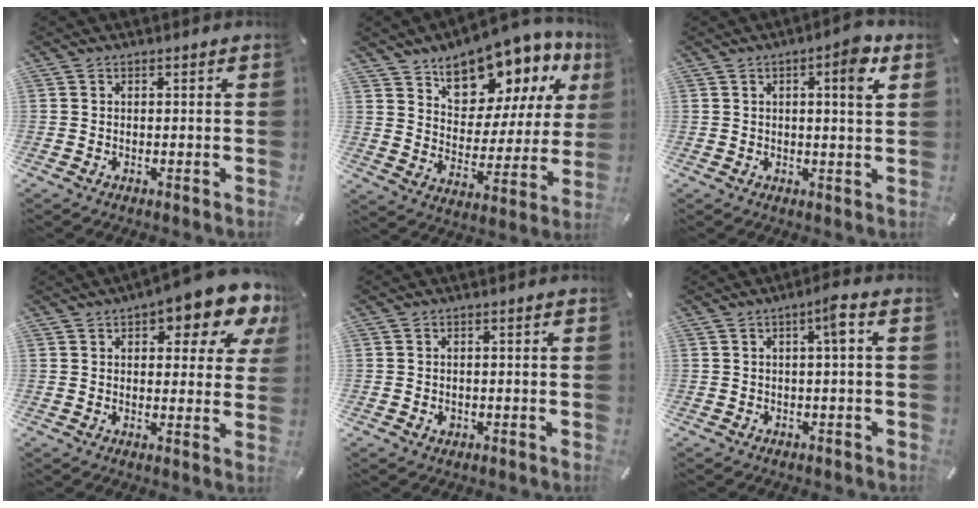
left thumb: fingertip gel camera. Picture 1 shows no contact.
{"total": 15.2, "force": [12.1, 7.3, 5.4], "torque": [-0.086, -0.102, 0.209]}
{"total": 6.2, "force": [2.4, 1.2, 5.6], "torque": [-0.073, -0.011, 0.028]}
{"total": 11.2, "force": [7.3, 4.1, 7.4], "torque": [-0.094, -0.047, 0.121]}
{"total": 1.3, "force": [-0.3, 1.1, 0.6], "torque": [-0.012, 0.002, -0.007]}
{"total": 3.9, "force": [0.7, 0.3, 3.9], "torque": [-0.068, 0.001, 0.005]}